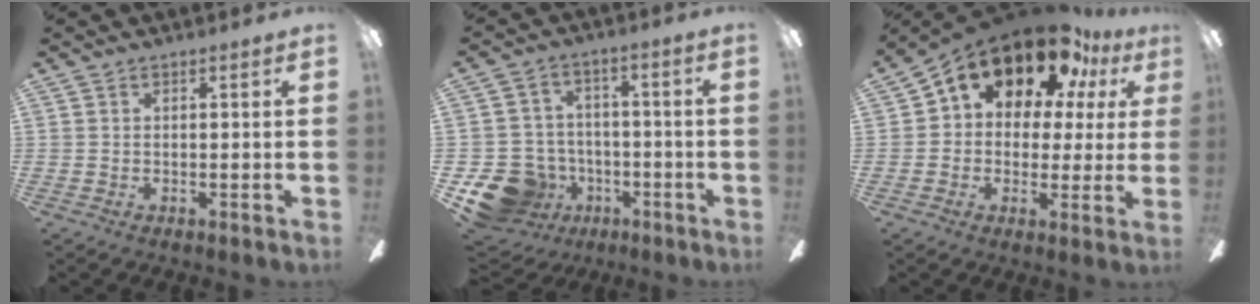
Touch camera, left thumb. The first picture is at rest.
{"total": 14.8, "force": [-7.2, 11.1, 6.5], "torque": [-0.148, 0.043, -0.117]}
{"total": 16.3, "force": [11.6, 8.5, 7.7], "torque": [-0.140, -0.078, 0.202]}